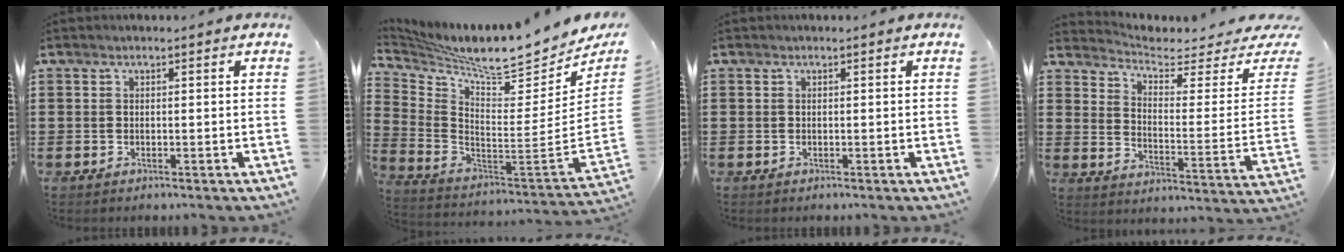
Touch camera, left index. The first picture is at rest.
{"total": 8.3, "force": [7.4, 0.5, 3.7], "torque": [-0.094, -0.074, 0.120]}
{"total": 0.0}
{"total": 3.9, "force": [3.2, 1.0, 2.0], "torque": [-0.052, -0.031, 0.048]}